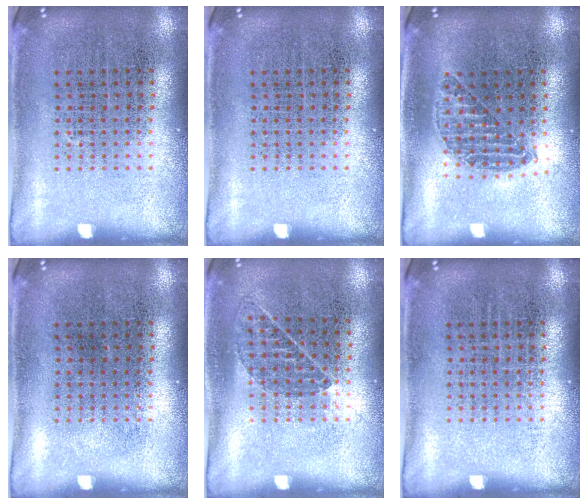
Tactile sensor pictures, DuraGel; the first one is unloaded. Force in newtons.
{"total": 0.0}
{"total": 1.1, "press": 1.0, "slide": 0.5}
{"total": 0.0}
{"total": 0.9, "press": 0.7, "slide": 0.6}
{"total": 0.0}